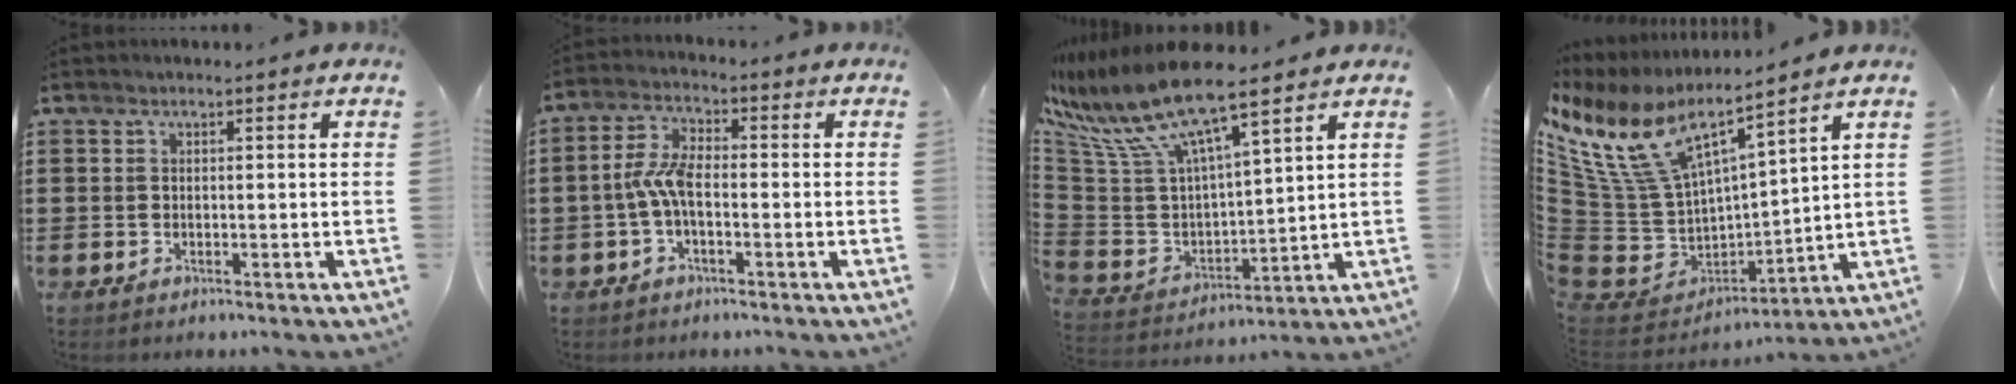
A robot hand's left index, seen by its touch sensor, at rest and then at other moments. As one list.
[{"total": 5.7, "force": [-1.2, 2.2, 5.2], "torque": [-0.127, -0.004, -0.031]}, {"total": 10.5, "force": [7.9, 1.3, 6.8], "torque": [-0.178, -0.058, 0.130]}, {"total": 11.4, "force": [7.1, 5.5, 7.1], "torque": [-0.193, -0.050, 0.125]}]